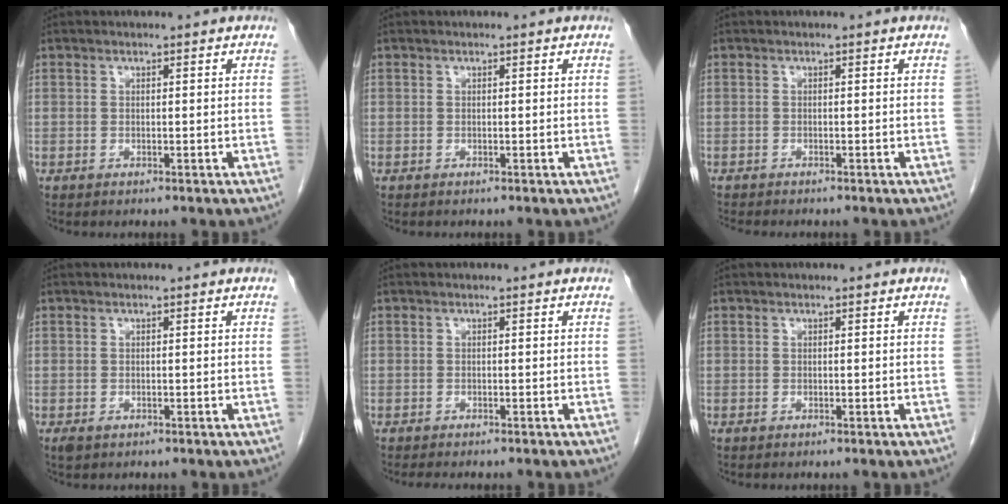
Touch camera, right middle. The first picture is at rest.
{"total": 0.0}
{"total": 3.0, "force": [-2.7, 0.4, 1.2], "torque": [-0.022, -0.007, -0.039]}
{"total": 1.2, "force": [-0.6, 0.7, 0.7], "torque": [-0.013, 0.000, -0.004]}
{"total": 4.5, "force": [-3.8, 0.9, 2.2], "torque": [-0.026, -0.009, -0.052]}
{"total": 0.0}